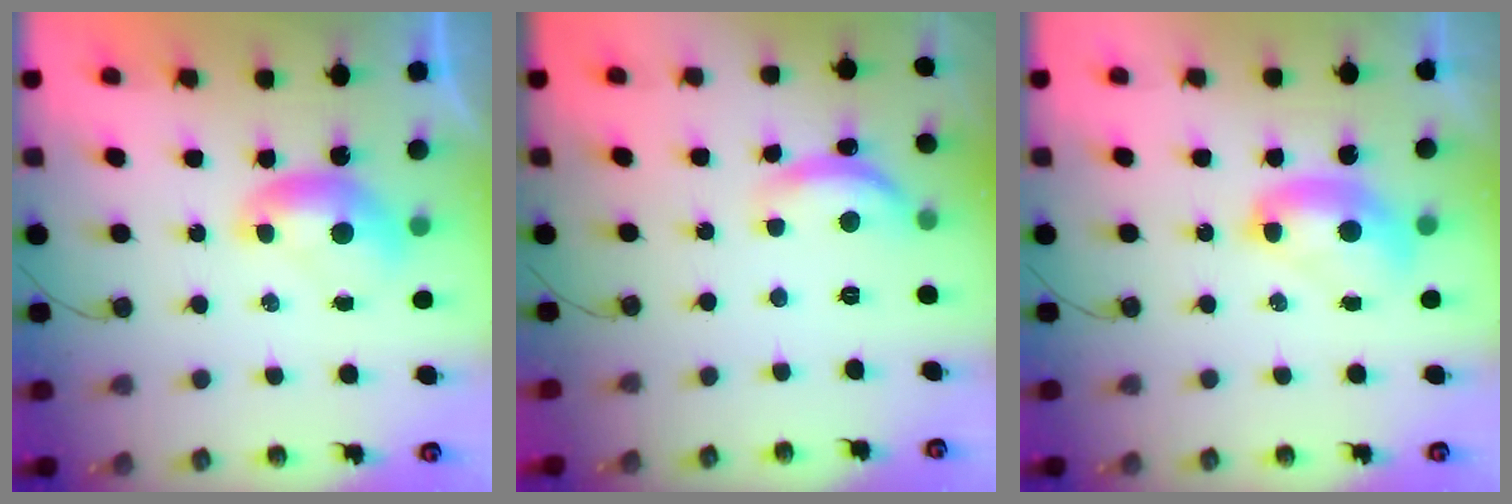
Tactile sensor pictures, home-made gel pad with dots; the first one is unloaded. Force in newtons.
{"total": 5.3, "press": 5.3, "slide": 0.6}
{"total": 2.7, "press": 2.7, "slide": 0.1}